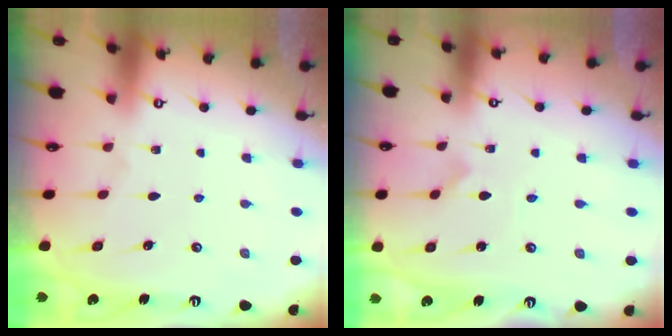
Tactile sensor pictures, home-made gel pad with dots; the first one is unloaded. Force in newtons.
{"total": 0.0}